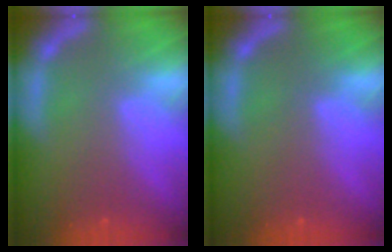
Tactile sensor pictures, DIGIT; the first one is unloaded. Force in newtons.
{"total": 0.0}